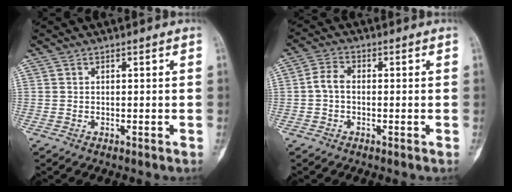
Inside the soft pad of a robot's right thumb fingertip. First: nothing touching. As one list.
[{"total": 3.7, "force": [-0.5, 2.5, 2.7], "torque": [-0.049, 0.013, -0.016]}]